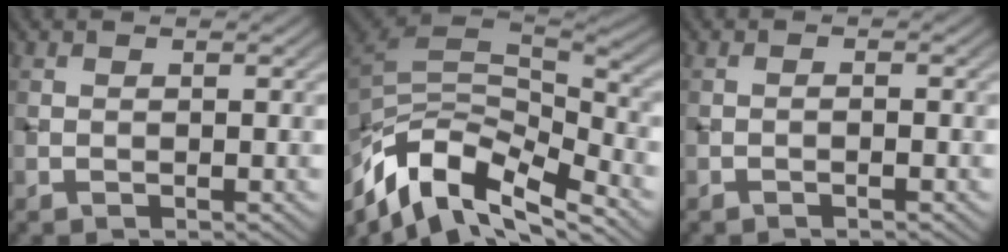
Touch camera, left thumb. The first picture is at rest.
{"total": 13.8, "force": [-8.5, 5.5, 9.4], "torque": [-0.218, -0.016, -0.149]}
{"total": 0.8, "force": [-0.5, 0.0, 0.5], "torque": [-0.008, 0.004, -0.012]}